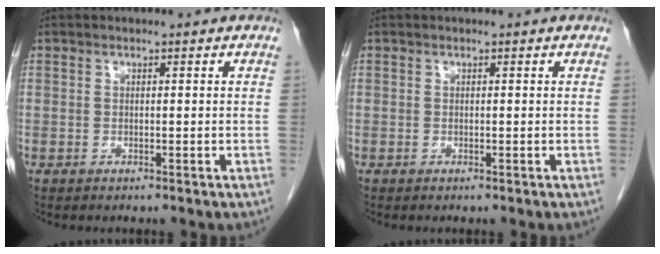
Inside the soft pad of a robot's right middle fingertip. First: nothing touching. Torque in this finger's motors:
{"motor_torque": [-0.55, -0.61, -0.20, -0.03]}